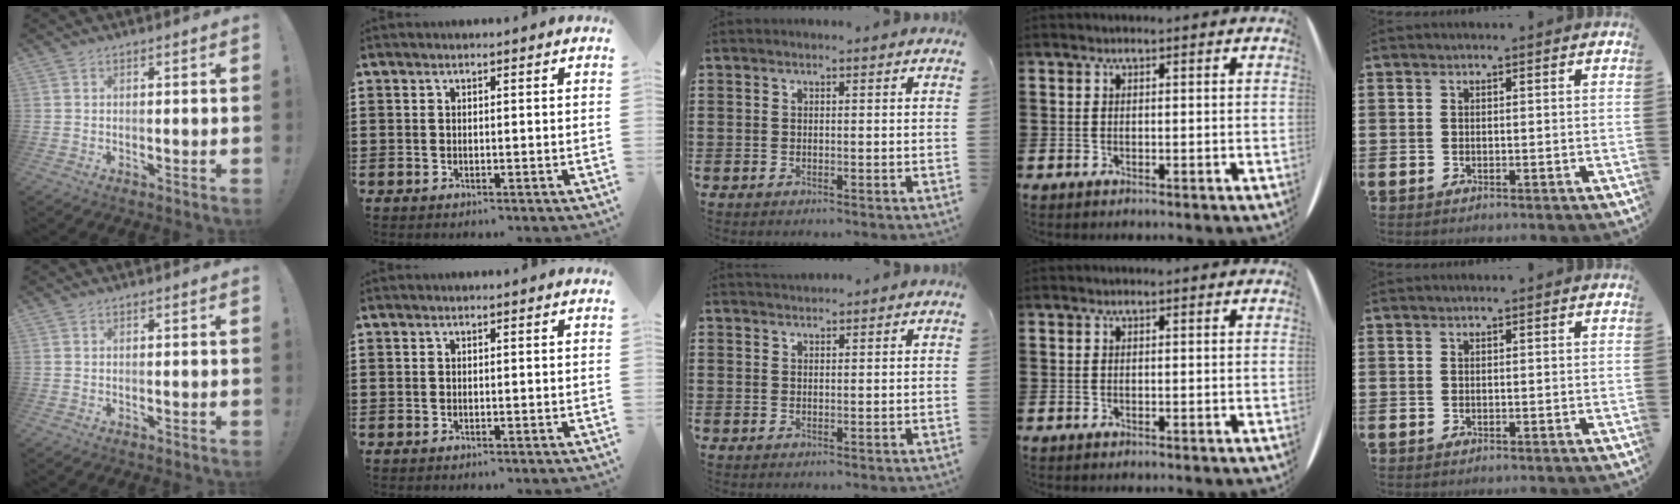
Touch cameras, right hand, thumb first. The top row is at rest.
{"middle": {"total": 1.2, "force": [1.2, 0.2, -0.1], "torque": [-0.001, -0.001, 0.023]}}